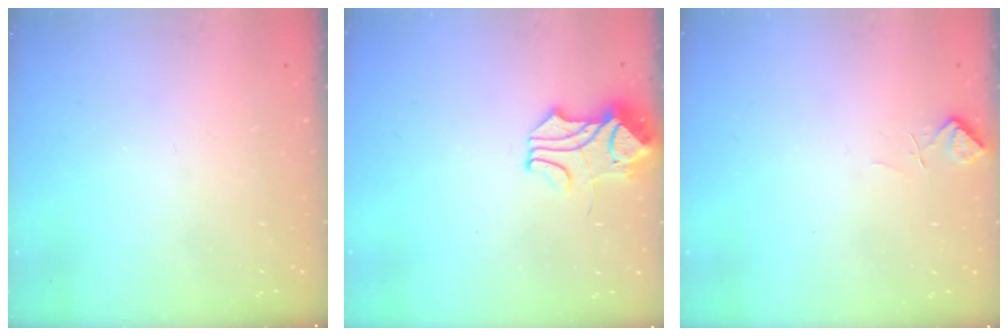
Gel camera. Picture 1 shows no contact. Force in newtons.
{"total": 2.0, "press": 1.8, "slide": 0.7}
{"total": 1.5, "press": 1.3, "slide": 0.8}